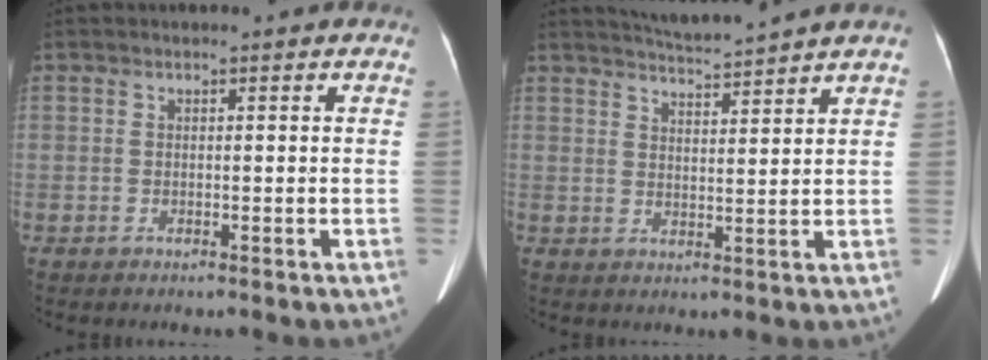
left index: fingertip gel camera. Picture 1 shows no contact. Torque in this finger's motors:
{"motor_torque": [0.88, -1.26, 0.07, 0.04]}